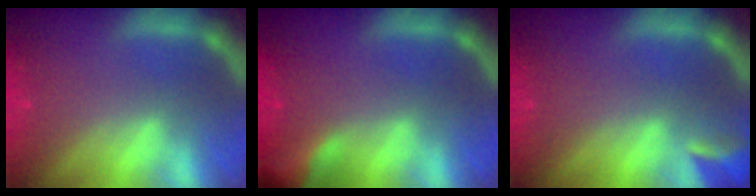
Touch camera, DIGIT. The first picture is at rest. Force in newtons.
{"total": 5.9}
{"total": 2.4}